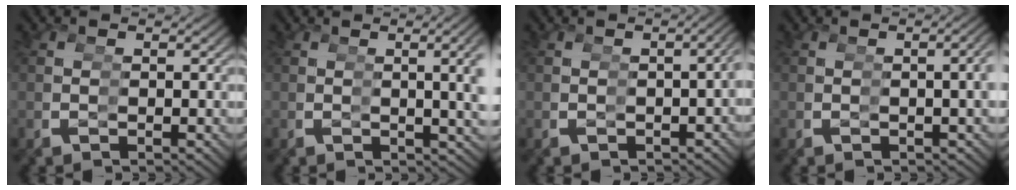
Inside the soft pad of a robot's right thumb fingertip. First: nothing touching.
{"total": 4.3, "force": [0.5, 0.8, 4.2], "torque": [-0.045, 0.010, 0.010]}
{"total": 2.6, "force": [-0.4, 1.1, 2.4], "torque": [-0.034, 0.006, -0.004]}
{"total": 2.5, "force": [0.0, 0.2, 2.5], "torque": [-0.026, 0.011, 0.000]}